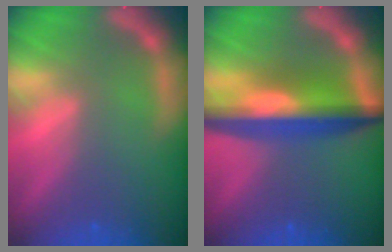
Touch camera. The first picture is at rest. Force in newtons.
{"total": 9.0}